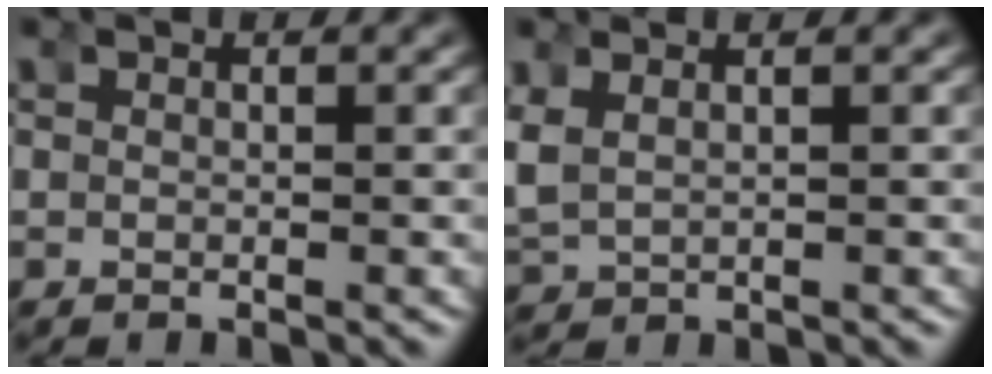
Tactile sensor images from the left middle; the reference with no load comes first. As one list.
[{"total": 4.1, "force": [0.5, 3.6, 2.0], "torque": [-0.078, -0.011, 0.016]}]